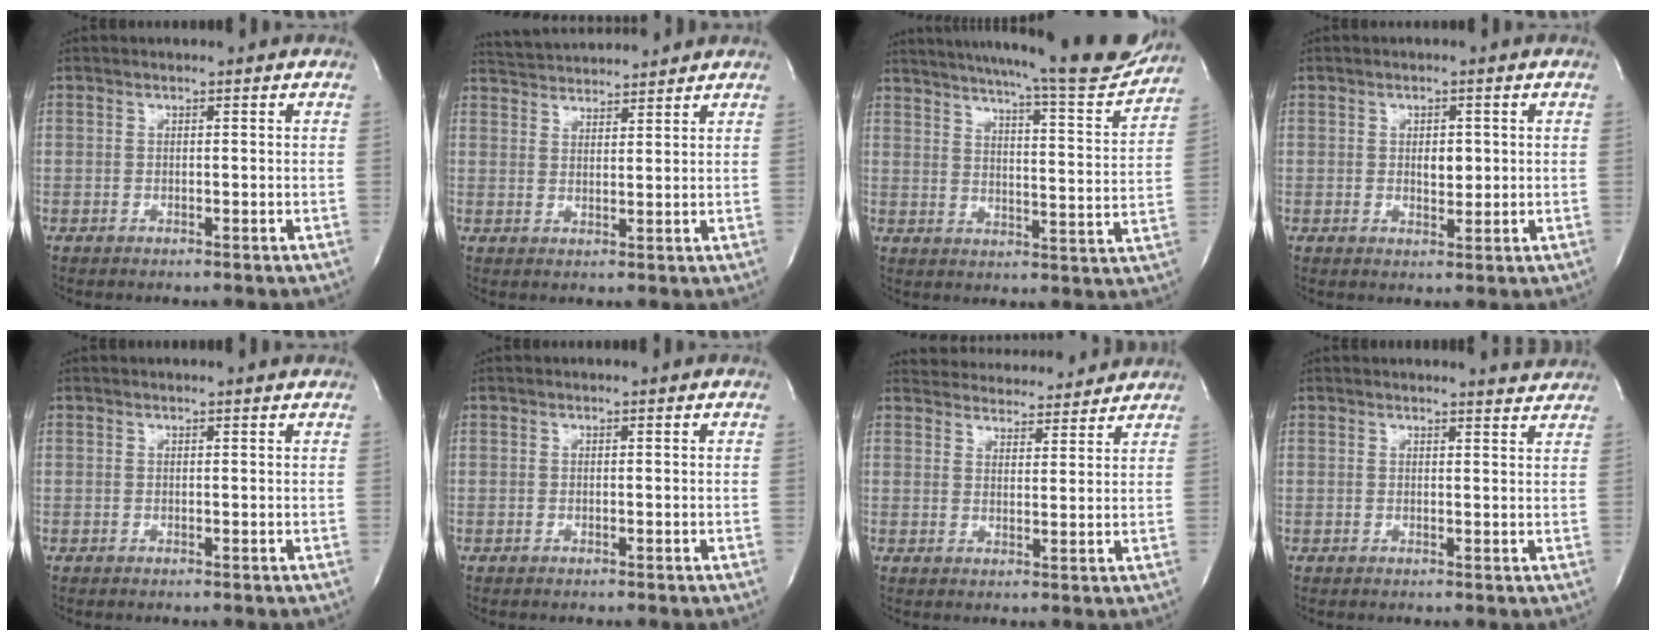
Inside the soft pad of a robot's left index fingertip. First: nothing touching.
{"total": 7.7, "force": [7.6, 0.5, 1.4], "torque": [-0.034, 0.024, 0.121]}
{"total": 21.7, "force": [19.8, 1.0, 8.9], "torque": [-0.137, -0.056, 0.250]}
{"total": 2.5, "force": [0.1, 1.4, 2.0], "torque": [-0.030, -0.006, 0.003]}
{"total": 1.2, "force": [1.1, -0.1, 0.2], "torque": [-0.010, 0.001, 0.010]}
{"total": 0.0}
{"total": 11.8, "force": [11.3, 2.5, 1.9], "torque": [-0.018, 0.012, 0.148]}
{"total": 2.8, "force": [2.8, 0.0, 0.0], "torque": [-0.005, -0.016, 0.020]}